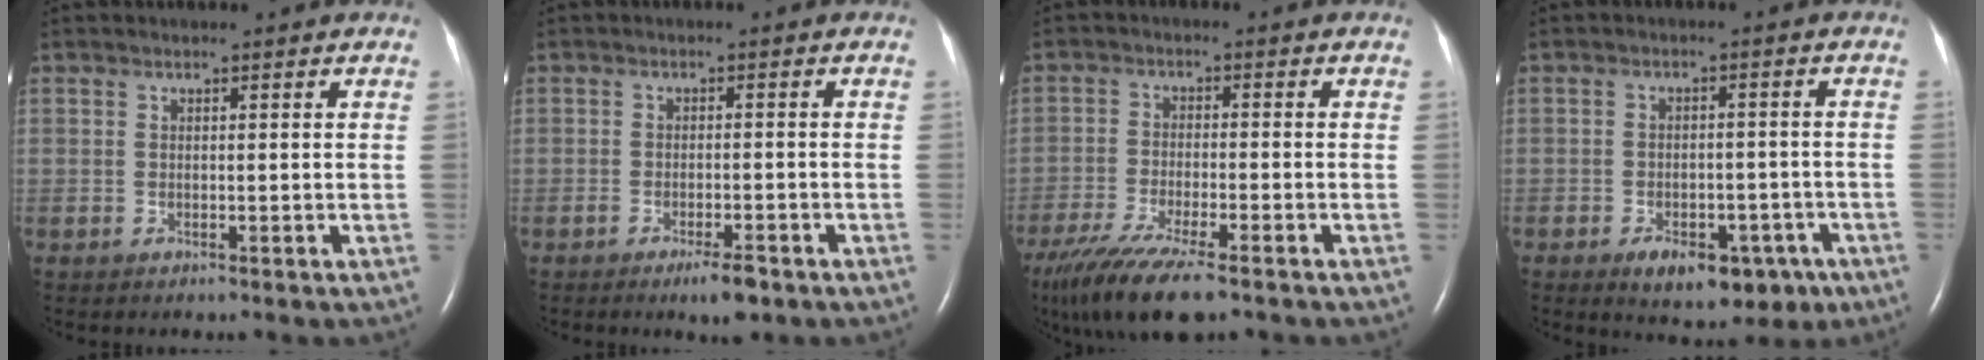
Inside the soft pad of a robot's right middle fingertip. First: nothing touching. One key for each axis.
{"total": 3.6, "fx": -2.4, "fy": 0.7, "fz": 2.6, "tx": -0.044, "ty": -0.003, "tz": -0.035}
{"total": 12.8, "fx": -9.5, "fy": 1.9, "fz": 8.3, "tx": -0.163, "ty": -0.033, "tz": -0.163}
{"total": 9.2, "fx": -5.3, "fy": 5.1, "fz": 5.6, "tx": -0.061, "ty": 0.008, "tz": -0.065}